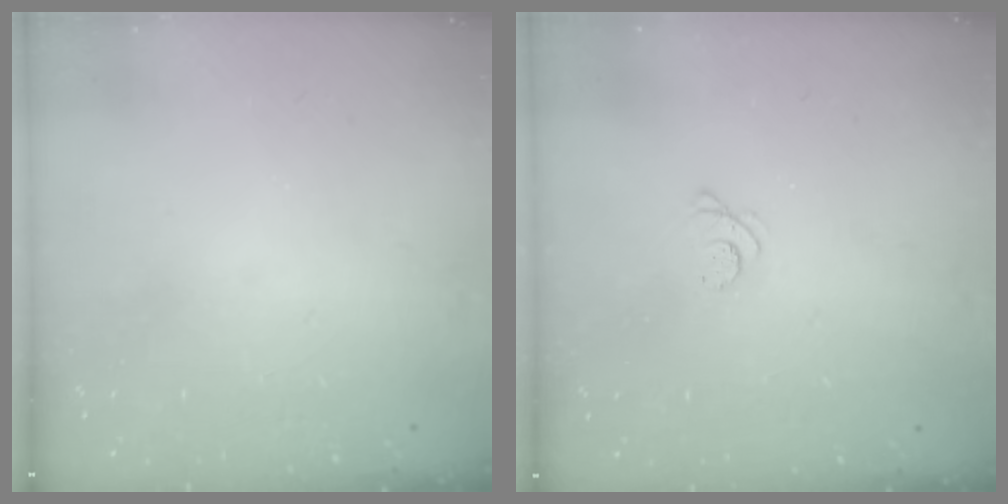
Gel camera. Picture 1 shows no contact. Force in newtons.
{"total": 2.6, "press": 2.6, "slide": 0.3}